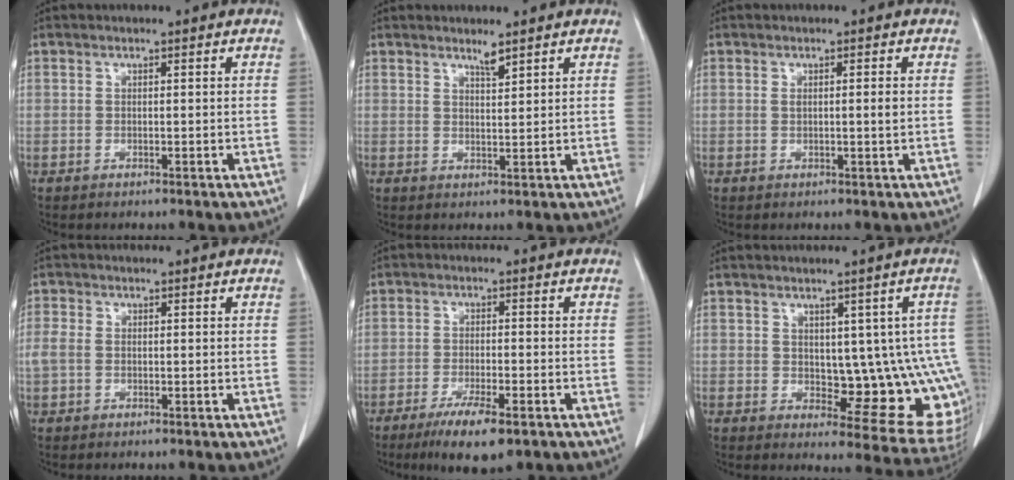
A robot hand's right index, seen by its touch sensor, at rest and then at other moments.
{"total": 1.9, "force": [1.6, 0.0, 0.9], "torque": [-0.019, -0.005, 0.032]}
{"total": 1.6, "force": [0.2, 0.1, 1.6], "torque": [-0.028, 0.003, 0.007]}
{"total": 2.6, "force": [-0.2, 1.8, 1.8], "torque": [-0.062, 0.011, -0.004]}
{"total": 7.7, "force": [-4.9, 1.2, 5.8], "torque": [-0.101, -0.017, -0.078]}
{"total": 11.6, "force": [0.0, 5.0, 10.5], "torque": [-0.107, 0.005, 0.015]}